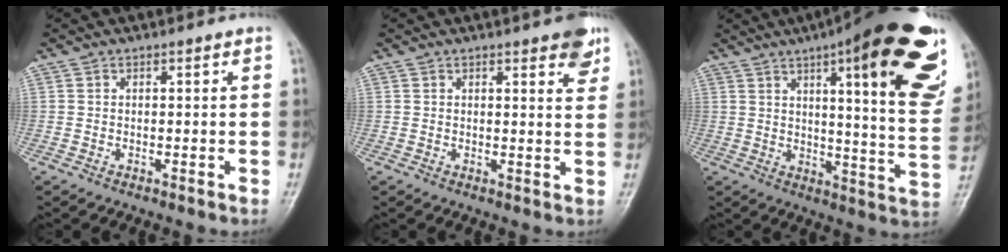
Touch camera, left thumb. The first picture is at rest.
{"total": 5.8, "force": [3.7, 1.7, 4.2], "torque": [-0.037, -0.015, 0.042]}
{"total": 28.9, "force": [14.8, 6.9, 23.9], "torque": [-0.264, -0.037, 0.200]}